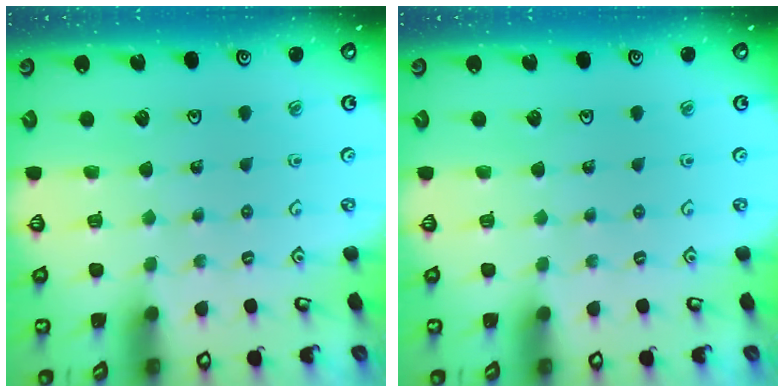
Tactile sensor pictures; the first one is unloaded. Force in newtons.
{"total": 0.0}